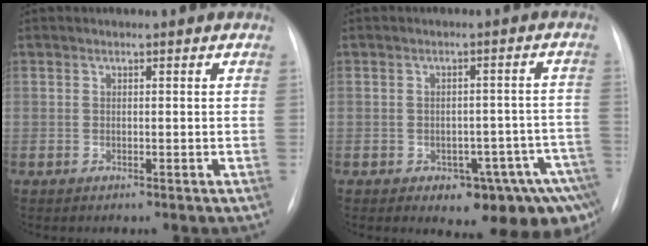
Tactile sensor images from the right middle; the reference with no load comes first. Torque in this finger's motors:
{"motor_torque": [1.28, -0.85, 0.35, 0.07]}